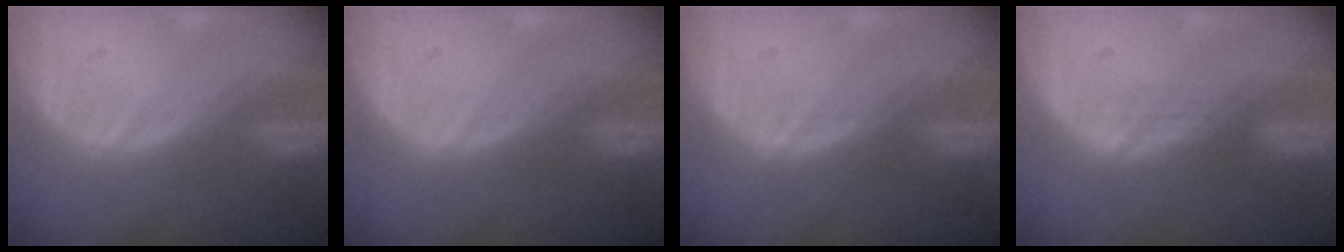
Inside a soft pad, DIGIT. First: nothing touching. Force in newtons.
{"total": 0.0}
{"total": 0.8, "press": 0.7, "slide": 0.1}
{"total": 1.8, "press": 1.3, "slide": 1.2}